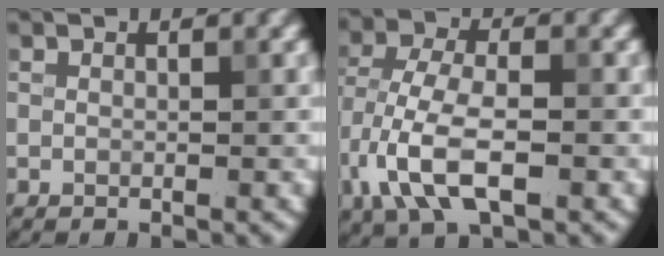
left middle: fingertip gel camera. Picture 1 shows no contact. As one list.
[{"total": 8.0, "force": [-3.3, 3.8, 6.2], "torque": [-0.128, 0.005, -0.069]}]